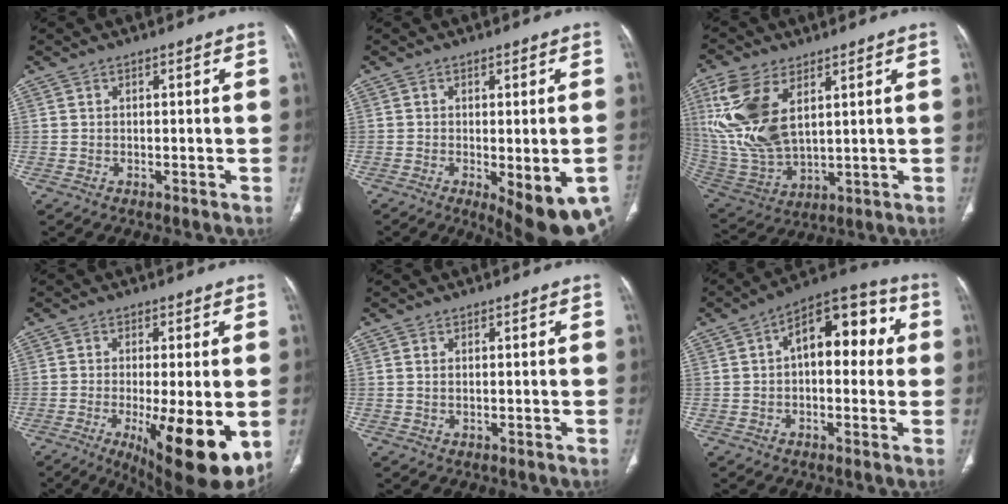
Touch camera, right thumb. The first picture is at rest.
{"total": 12.4, "force": [-5.1, 4.3, 10.5], "torque": [-0.120, -0.003, -0.057]}
{"total": 16.8, "force": [5.9, 9.0, 12.9], "torque": [-0.280, -0.019, 0.129]}
{"total": 15.7, "force": [-4.4, 4.5, 14.4], "torque": [-0.184, -0.025, -0.049]}
{"total": 0.9, "force": [0.3, 0.4, 0.7], "torque": [-0.019, 0.000, 0.008]}
{"total": 14.4, "force": [2.3, 7.7, 11.9], "torque": [-0.134, 0.040, 0.025]}